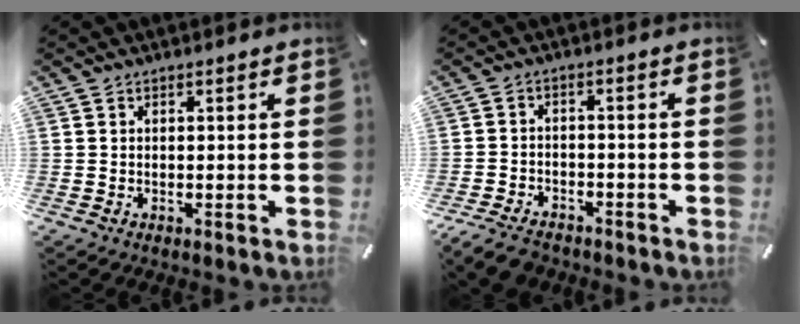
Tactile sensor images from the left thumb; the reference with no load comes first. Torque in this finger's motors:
{"motor_torque": [-0.77, 1.66, 0.15, 0.35, 0.03]}